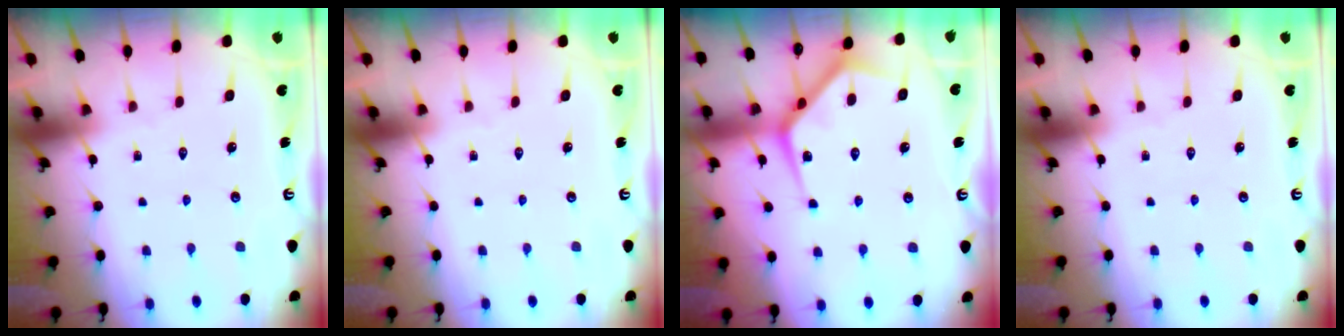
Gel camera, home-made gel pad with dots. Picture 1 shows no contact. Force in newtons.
{"total": 0.0}
{"total": 11.0, "press": 11.0, "slide": 0.2}
{"total": 0.0}